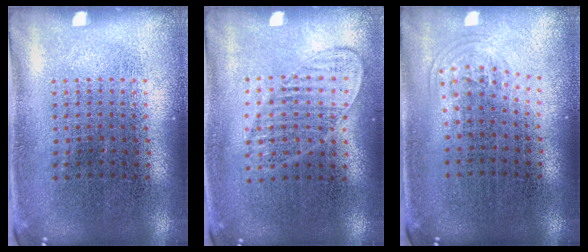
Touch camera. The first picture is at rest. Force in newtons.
{"total": 1.0, "press": 1.0, "slide": 0.3}
{"total": 1.0, "press": 0.7, "slide": 0.7}